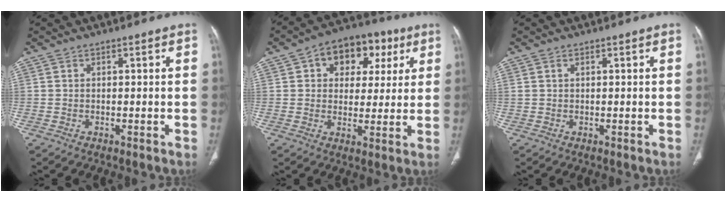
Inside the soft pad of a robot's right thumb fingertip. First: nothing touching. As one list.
[{"total": 13.2, "force": [5.0, 9.4, 7.8], "torque": [-0.059, 0.007, 0.070]}, {"total": 0.8, "force": [0.4, 0.4, 0.5], "torque": [-0.012, 0.005, 0.010]}]